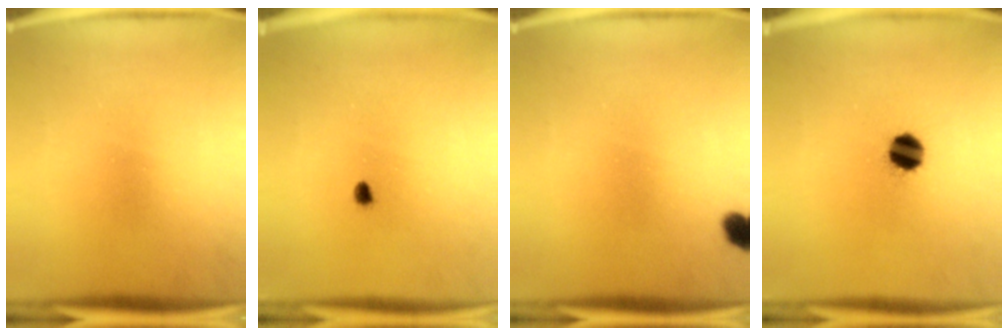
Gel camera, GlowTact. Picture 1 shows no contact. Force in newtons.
{"total": 1.3}
{"total": 2.7}
{"total": 6.9}